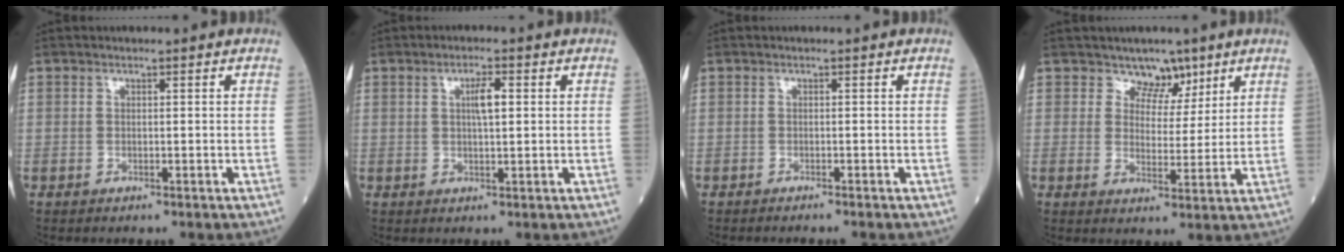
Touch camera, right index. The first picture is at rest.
{"total": 2.9, "force": [0.8, 0.4, 2.8], "torque": [-0.053, 0.004, 0.016]}
{"total": 1.6, "force": [-1.5, -0.2, 0.7], "torque": [-0.009, 0.002, -0.016]}
{"total": 4.5, "force": [3.3, 3.0, 0.5], "torque": [0.006, -0.004, 0.052]}